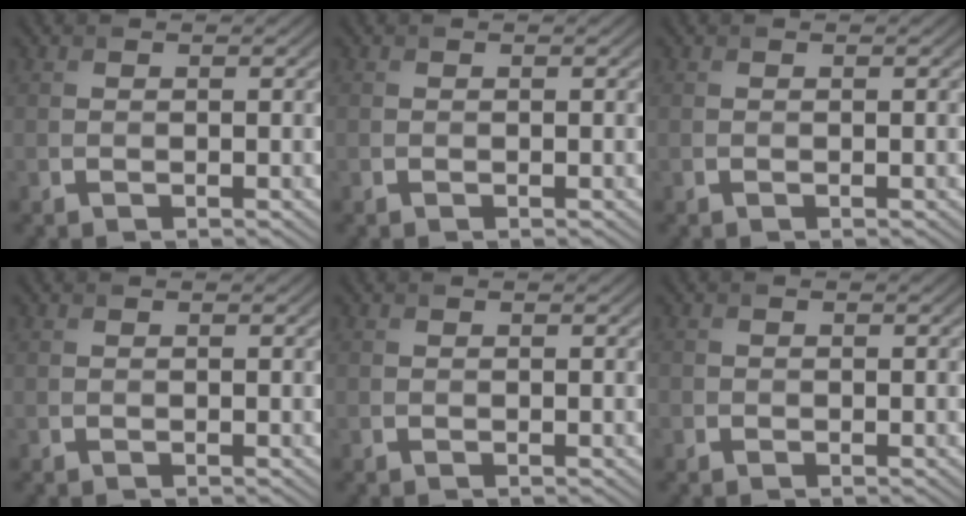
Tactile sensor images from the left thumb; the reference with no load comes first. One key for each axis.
{"total": 0.0}
{"total": 0.0}
{"total": 0.0}
{"total": 0.0}
{"total": 0.7, "fx": -0.3, "fy": 0.7, "fz": 0.0, "tx": 0.004, "ty": -0.004, "tz": -0.009}